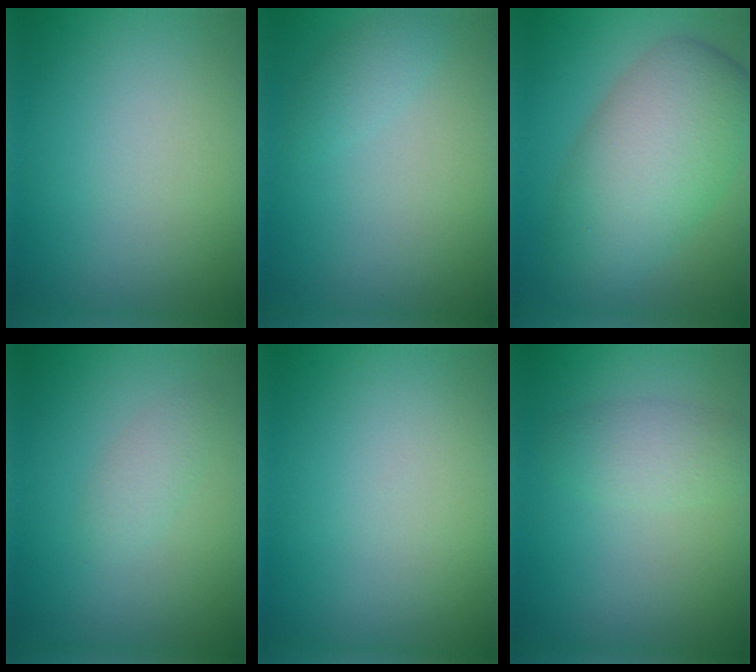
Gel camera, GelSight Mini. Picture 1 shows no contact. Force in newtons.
{"total": 1.3, "press": 1.3, "slide": 0.1}
{"total": 8.4, "press": 8.4, "slide": 0.1}
{"total": 1.4, "press": 1.4, "slide": 0.1}
{"total": 0.0}
{"total": 2.4, "press": 2.4, "slide": 0.0}